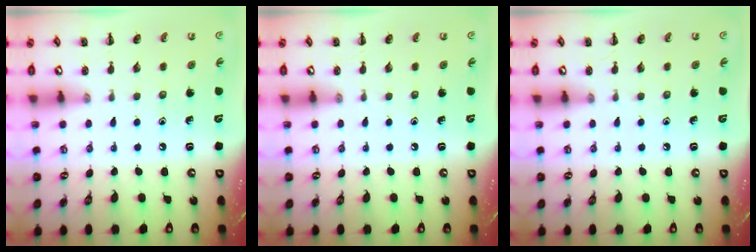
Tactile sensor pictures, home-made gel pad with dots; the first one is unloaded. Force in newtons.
{"total": 0.0}
{"total": 0.7, "press": 0.6, "slide": 0.4}